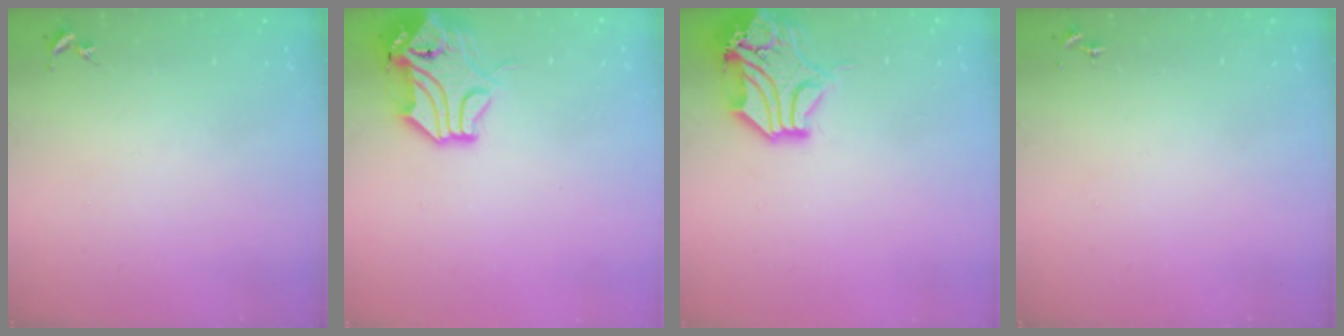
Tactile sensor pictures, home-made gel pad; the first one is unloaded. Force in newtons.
{"total": 13.7, "press": 13.5, "slide": 1.8}
{"total": 15.9, "press": 15.7, "slide": 2.2}
{"total": 0.0}